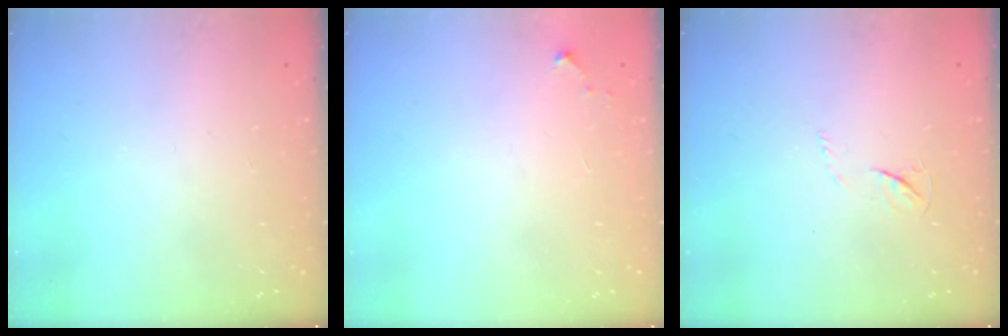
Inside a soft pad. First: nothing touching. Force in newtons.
{"total": 2.6, "press": 2.6, "slide": 0.4}
{"total": 3.6, "press": 3.6, "slide": 0.5}